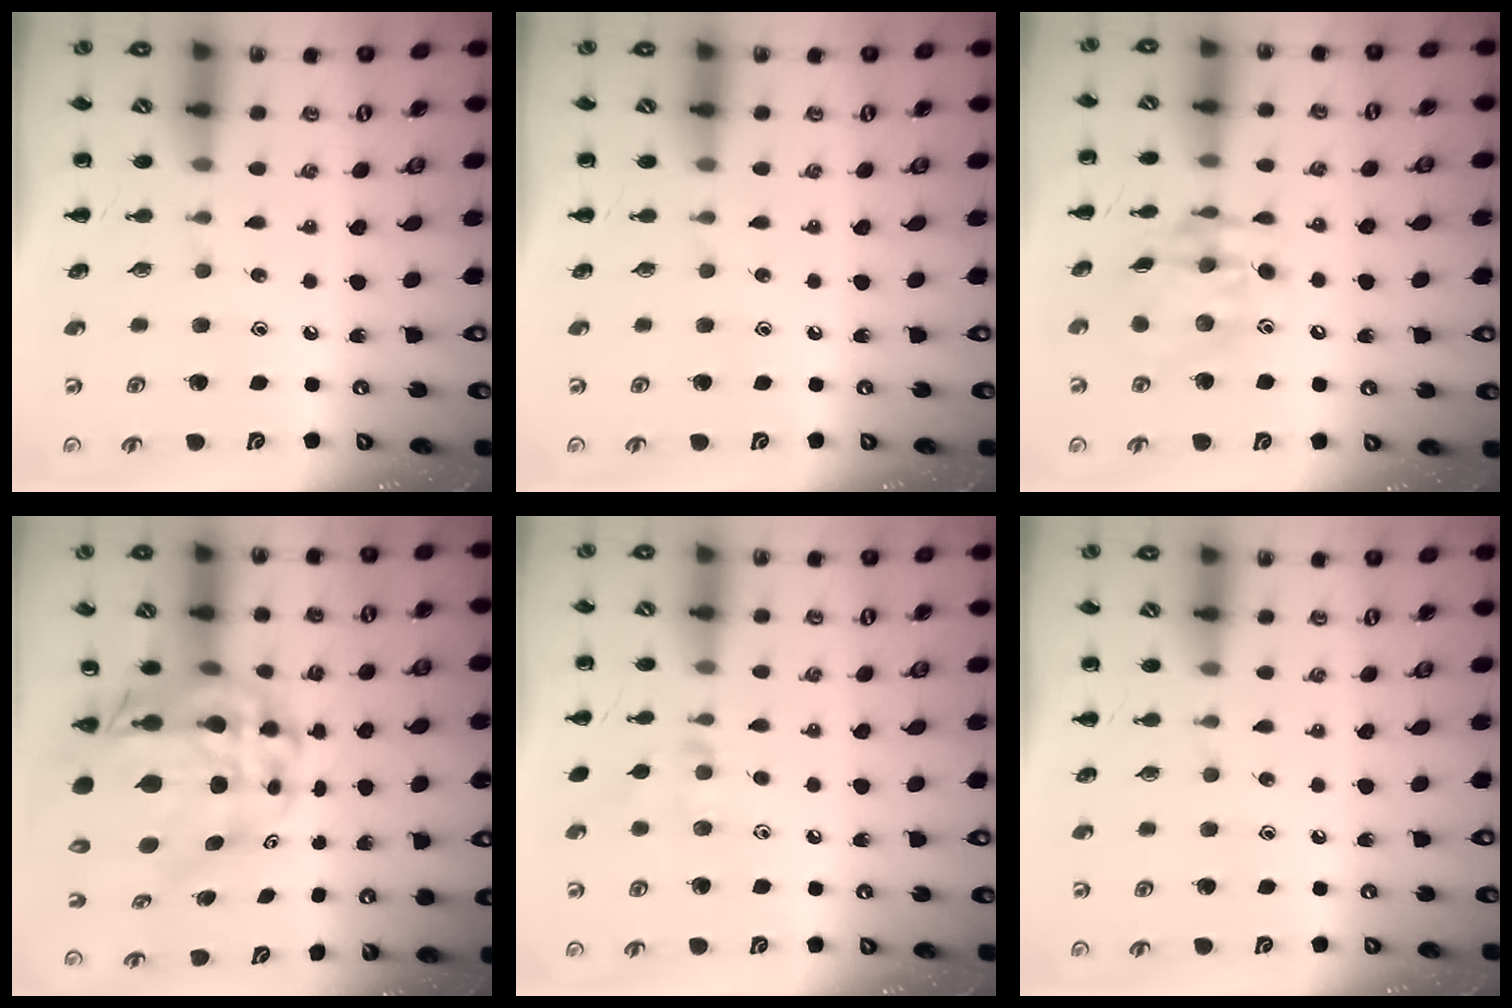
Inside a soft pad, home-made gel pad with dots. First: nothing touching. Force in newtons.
{"total": 0.0}
{"total": 14.5, "press": 14.3, "slide": 2.2}
{"total": 15.8, "press": 15.1, "slide": 4.7}
{"total": 6.8, "press": 6.5, "slide": 2.0}
{"total": 0.0}